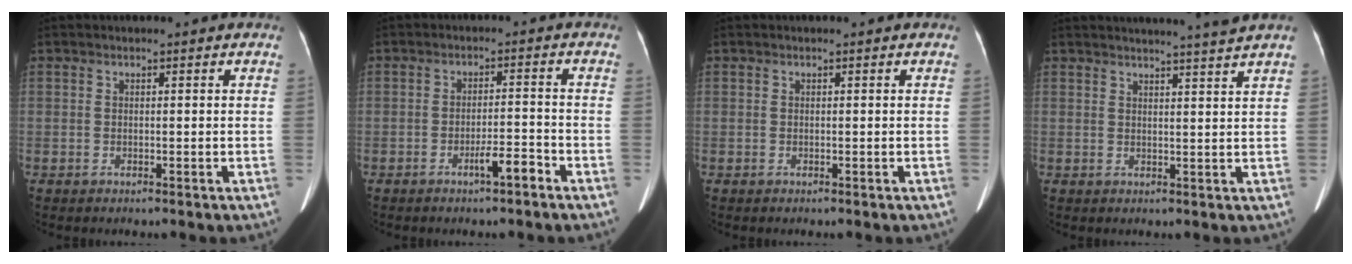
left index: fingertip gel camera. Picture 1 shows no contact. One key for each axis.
{"total": 3.6, "fx": -2.5, "fy": 0.4, "fz": 2.6, "tx": -0.042, "ty": 0.001, "tz": -0.041}
{"total": 0.0}
{"total": 6.3, "fx": 5.6, "fy": -1.8, "fz": 2.2, "tx": -0.030, "ty": -0.008, "tz": 0.066}